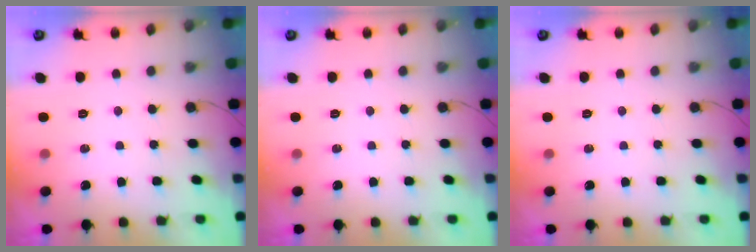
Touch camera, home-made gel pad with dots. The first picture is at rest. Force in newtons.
{"total": 0.0}
{"total": 0.0}